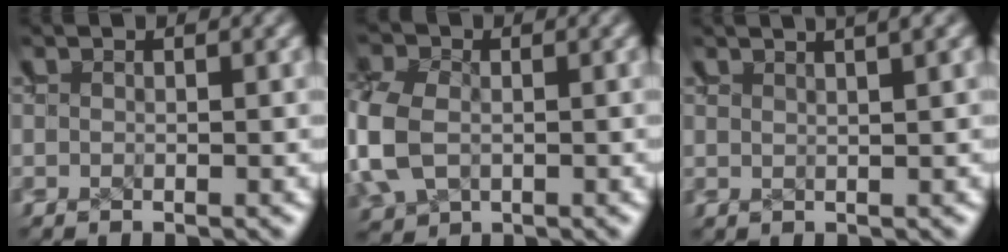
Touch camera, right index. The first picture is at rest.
{"total": 3.6, "force": [0.8, 2.6, 2.4], "torque": [-0.059, -0.009, 0.026]}
{"total": 1.8, "force": [1.7, -0.5, 0.7], "torque": [-0.007, 0.007, 0.030]}